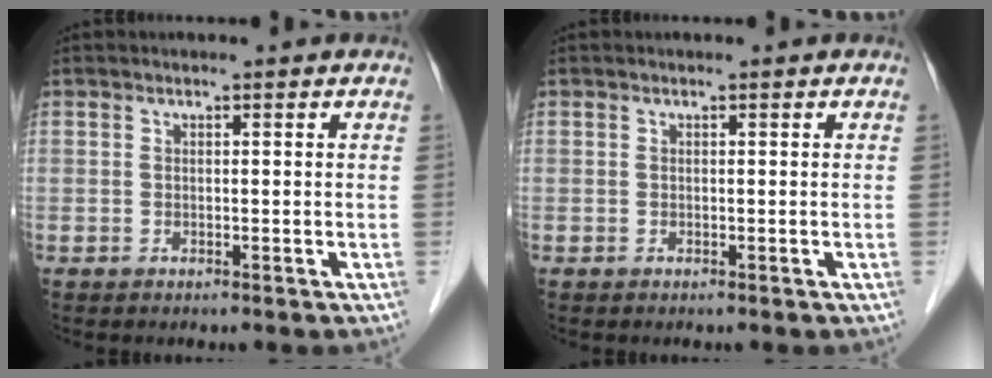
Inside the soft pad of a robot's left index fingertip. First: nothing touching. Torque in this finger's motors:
{"motor_torque": [0.00, 0.00, 0.00, 0.00]}